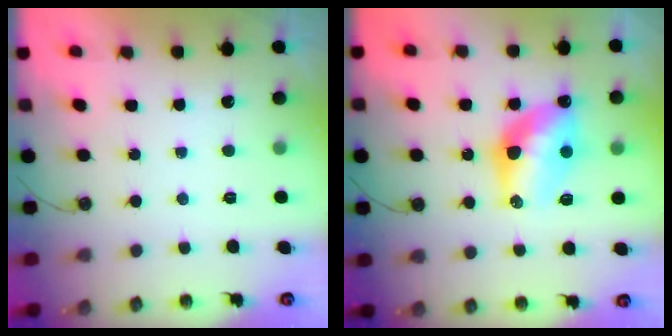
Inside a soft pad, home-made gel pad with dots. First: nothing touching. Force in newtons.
{"total": 12.1, "press": 12.1, "slide": 0.9}